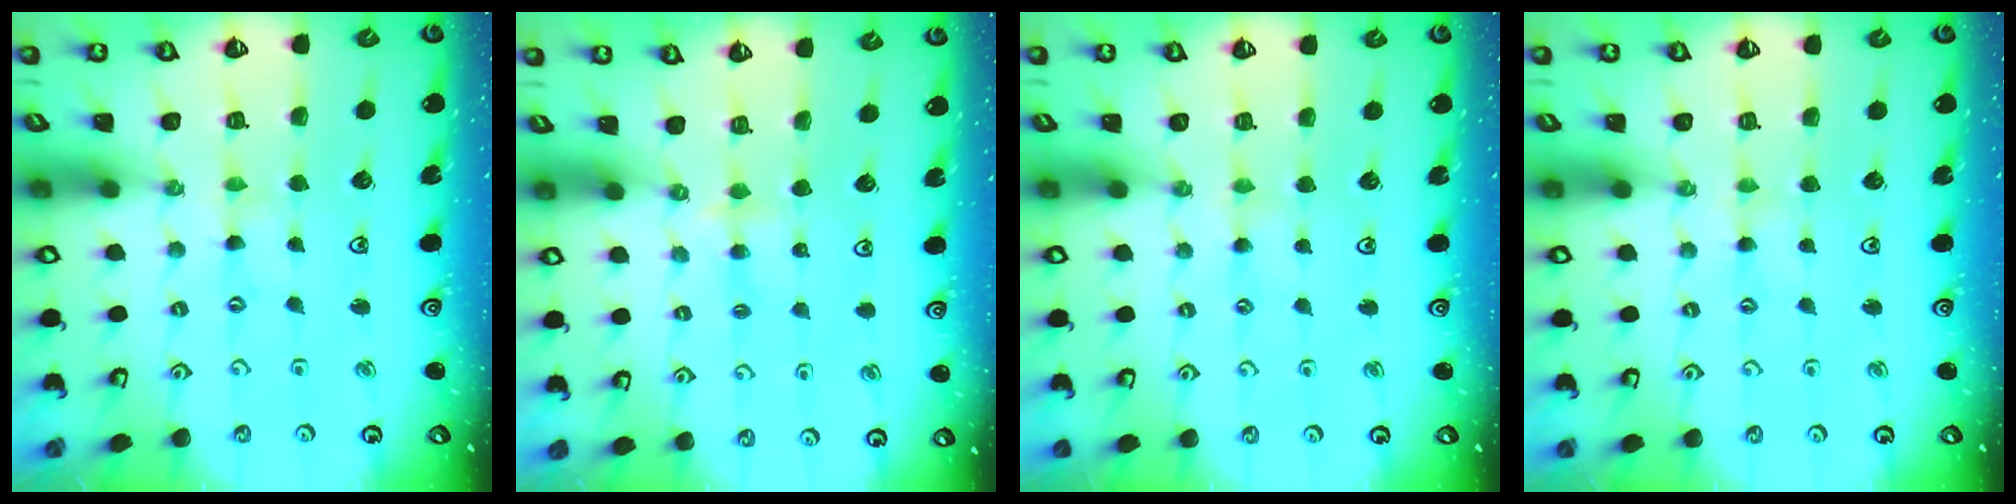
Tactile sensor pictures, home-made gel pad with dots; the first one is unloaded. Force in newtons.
{"total": 2.9, "press": 2.9, "slide": 0.5}
{"total": 2.1, "press": 2.1, "slide": 0.4}
{"total": 1.5, "press": 1.4, "slide": 0.3}